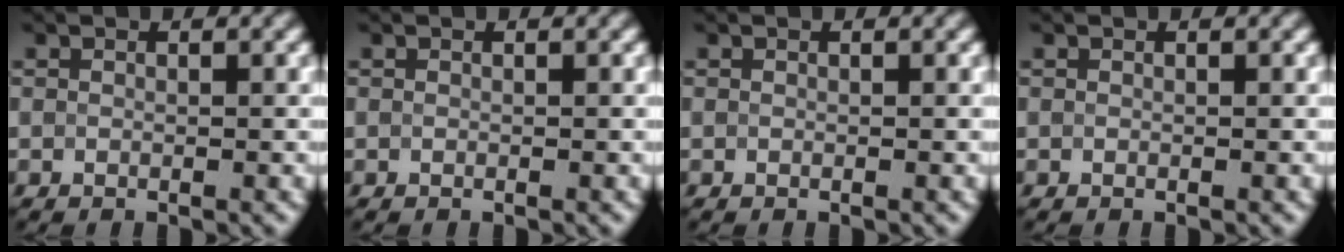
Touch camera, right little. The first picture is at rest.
{"total": 0.0}
{"total": 0.0}
{"total": 0.0}